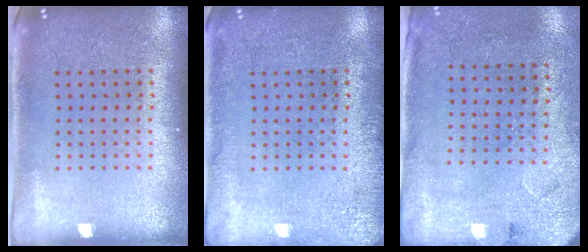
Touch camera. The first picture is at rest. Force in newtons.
{"total": 2.5, "press": 2.4, "slide": 0.5}
{"total": 2.7, "press": 2.2, "slide": 1.5}